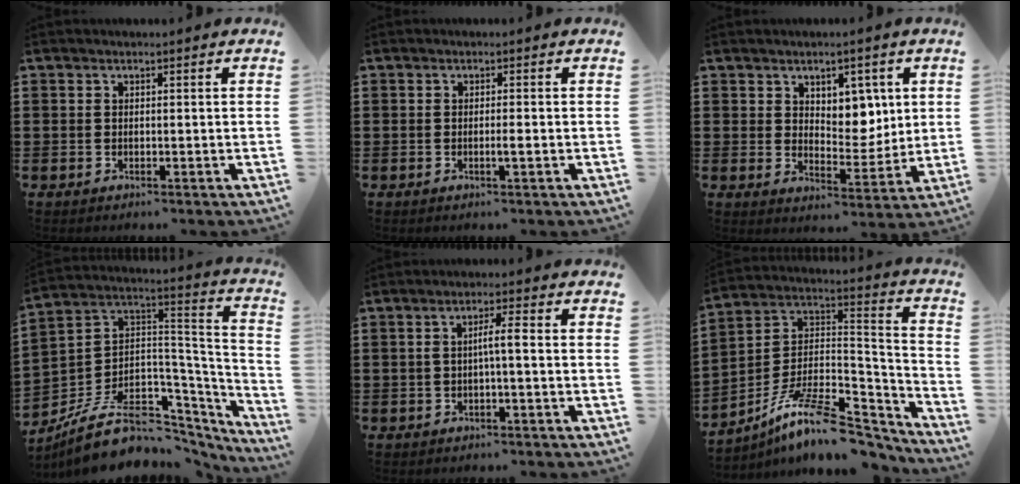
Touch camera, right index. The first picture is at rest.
{"total": 1.5, "force": [-0.5, -0.1, 1.4], "torque": [-0.023, -0.004, -0.009]}
{"total": 5.3, "force": [3.0, 3.7, 2.3], "torque": [-0.037, -0.005, 0.049]}
{"total": 11.8, "force": [-6.2, 7.4, 6.8], "torque": [-0.144, 0.013, -0.099]}
{"total": 3.3, "force": [-0.3, 0.1, 3.3], "torque": [-0.062, 0.001, -0.010]}
{"total": 12.7, "force": [-9.4, 3.6, 7.8], "torque": [-0.146, 0.023, -0.178]}